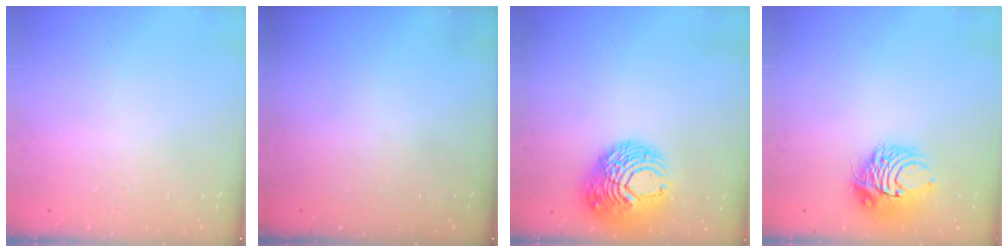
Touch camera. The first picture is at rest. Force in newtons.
{"total": 0.0}
{"total": 12.5, "press": 12.5, "slide": 1.5}
{"total": 9.6, "press": 9.5, "slide": 1.0}